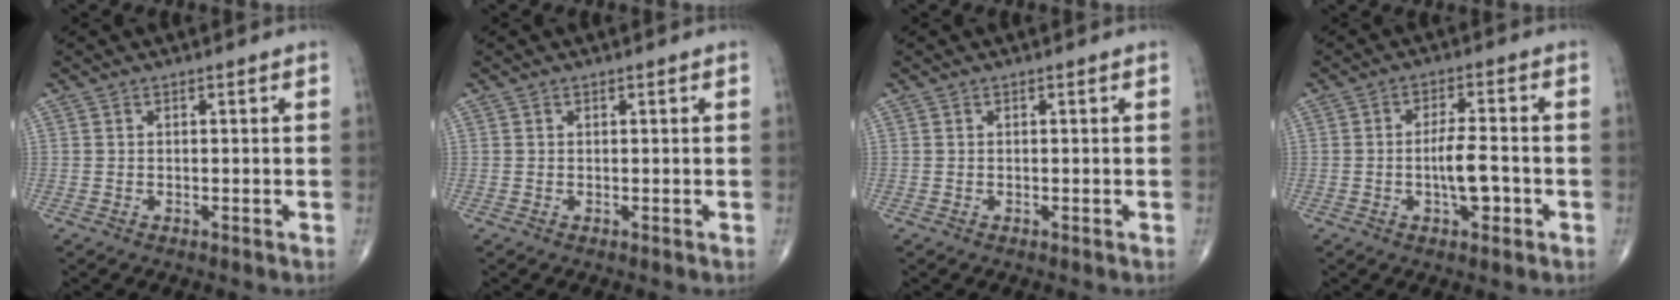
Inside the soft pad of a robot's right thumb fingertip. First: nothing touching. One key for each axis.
{"total": 0.0}
{"total": 0.0}
{"total": 6.2, "fx": -1.5, "fy": 2.2, "fz": 5.6, "tx": -0.092, "ty": 0.010, "tz": -0.024}